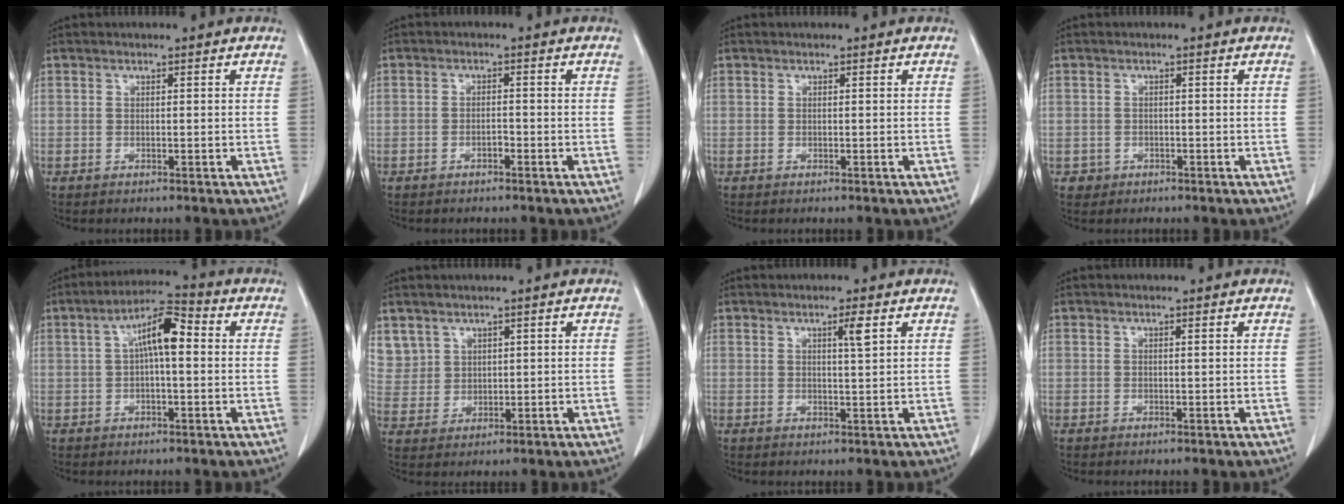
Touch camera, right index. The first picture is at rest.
{"total": 1.2, "force": [-0.7, 0.4, 0.9], "torque": [-0.014, 0.003, -0.014]}
{"total": 0.0}
{"total": 1.8, "force": [-0.7, 1.6, -0.1], "torque": [0.002, 0.008, -0.011]}
{"total": 7.5, "force": [1.0, 1.7, 7.2], "torque": [-0.130, 0.027, 0.012]}
{"total": 5.7, "force": [3.7, 4.4, 0.3], "torque": [-0.006, 0.008, 0.085]}
{"total": 2.3, "force": [1.1, -0.1, 2.0], "torque": [-0.036, -0.003, 0.018]}
{"total": 0.0}